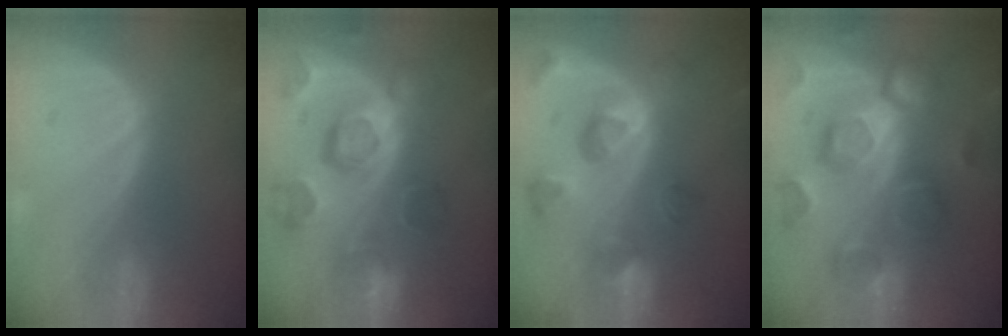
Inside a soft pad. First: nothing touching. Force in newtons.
{"total": 12.1, "press": 10.4, "slide": 6.1}
{"total": 10.0, "press": 8.9, "slide": 4.6}
{"total": 12.4, "press": 12.4, "slide": 1.1}